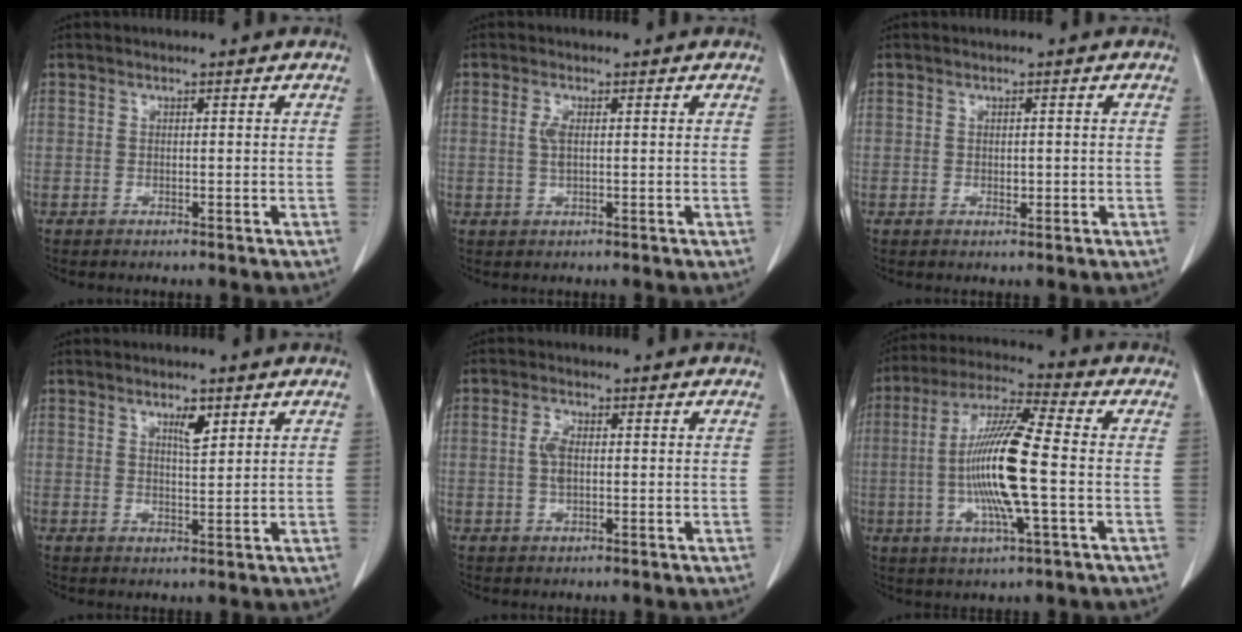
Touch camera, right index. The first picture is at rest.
{"total": 2.0, "force": [0.3, 0.7, 1.9], "torque": [-0.044, -0.002, 0.006]}
{"total": 1.1, "force": [-0.1, 0.7, 0.9], "torque": [-0.013, -0.001, 0.002]}
{"total": 2.9, "force": [1.7, 0.8, 2.3], "torque": [-0.041, -0.002, 0.030]}
{"total": 2.9, "force": [0.1, 1.2, 2.7], "torque": [-0.058, 0.005, 0.002]}
{"total": 14.4, "force": [-1.6, 0.9, 14.3], "torque": [-0.281, -0.004, -0.036]}